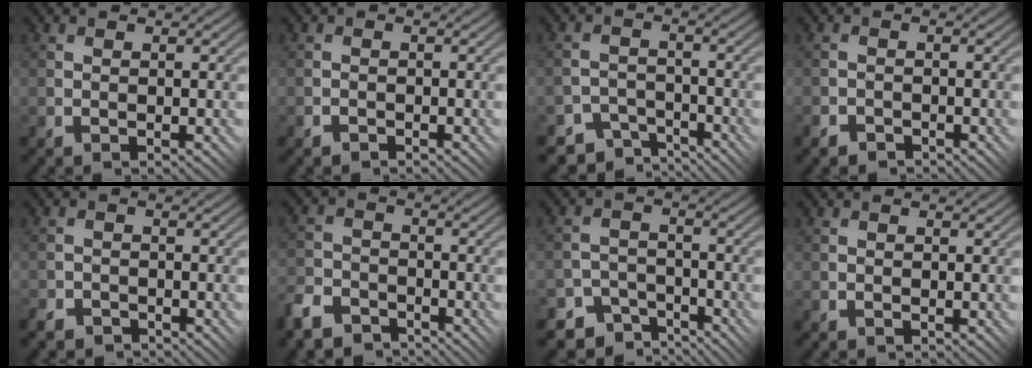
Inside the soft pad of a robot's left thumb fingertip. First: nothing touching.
{"total": 0.8, "force": [-0.7, 0.1, -0.1], "torque": [0.004, 0.006, -0.017]}
{"total": 4.5, "force": [-3.9, 2.1, 0.8], "torque": [-0.008, -0.006, -0.065]}
{"total": 1.5, "force": [-1.4, 0.5, 0.1], "torque": [0.001, 0.002, -0.032]}
{"total": 2.4, "force": [-2.2, 1.0, 0.1], "torque": [-0.003, 0.005, -0.043]}
{"total": 6.3, "force": [-5.1, 3.2, 1.9], "torque": [-0.045, -0.005, -0.111]}
{"total": 5.5, "force": [-4.7, 2.8, 0.8], "torque": [-0.009, -0.003, -0.080]}
{"total": 0.0}